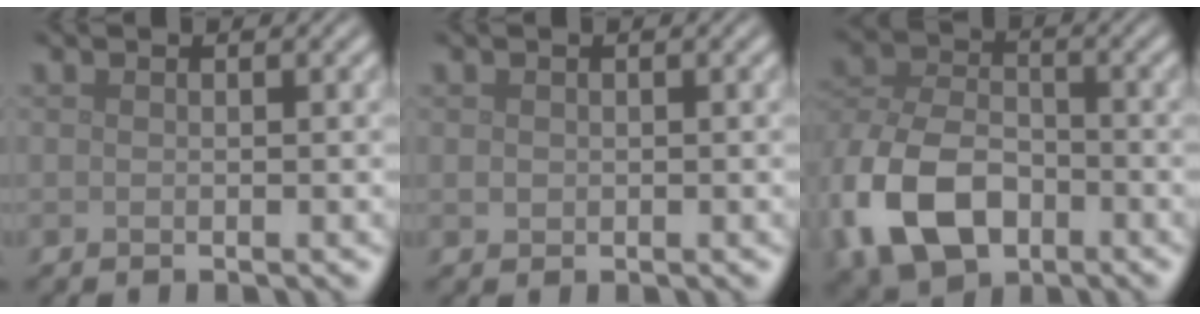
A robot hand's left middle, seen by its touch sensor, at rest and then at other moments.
{"total": 0.6, "force": [0.1, 0.6, 0.2], "torque": [-0.001, -0.002, 0.001]}
{"total": 9.9, "force": [-4.2, 6.6, 6.1], "torque": [-0.137, -0.006, -0.092]}